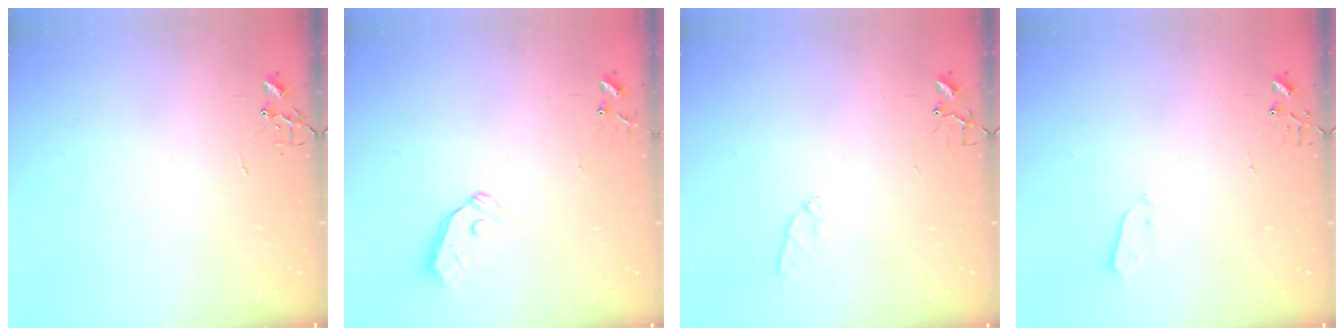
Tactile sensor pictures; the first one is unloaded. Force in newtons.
{"total": 4.4, "press": 4.4, "slide": 0.5}
{"total": 5.7, "press": 5.7, "slide": 0.6}
{"total": 3.0, "press": 2.9, "slide": 0.3}